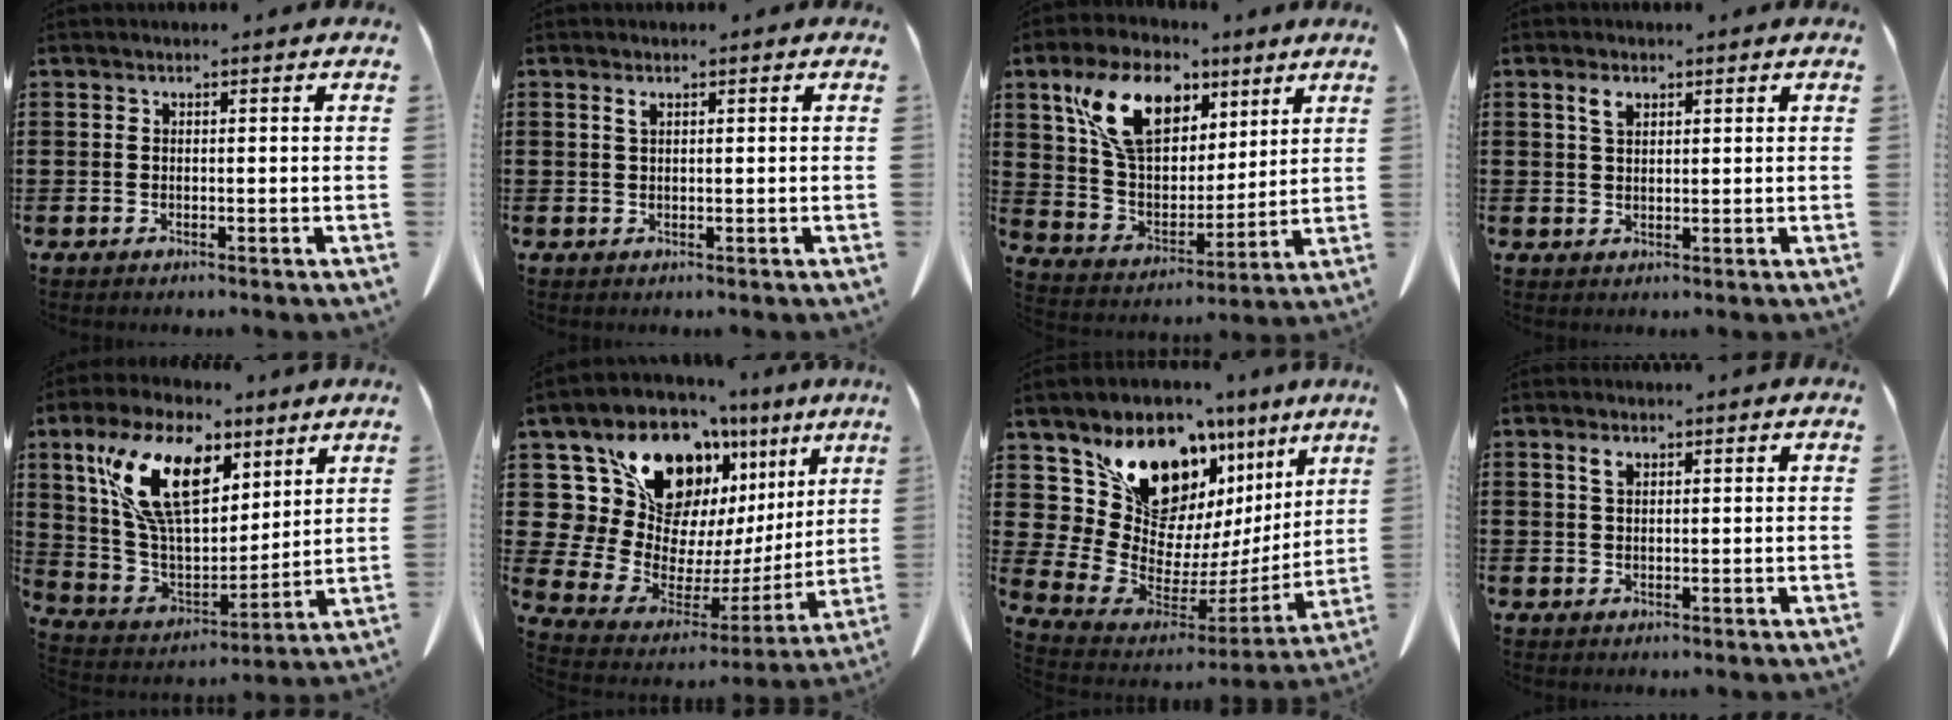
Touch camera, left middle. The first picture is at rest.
{"total": 1.0, "force": [0.6, 0.3, 0.7], "torque": [-0.017, 0.001, 0.011]}
{"total": 13.9, "force": [7.4, 8.2, 8.4], "torque": [-0.192, 0.016, 0.145]}
{"total": 2.3, "force": [1.4, 1.2, 1.5], "torque": [-0.026, -0.001, 0.024]}
{"total": 15.9, "force": [8.1, 8.1, 11.1], "torque": [-0.256, -0.001, 0.146]}
{"total": 13.9, "force": [8.1, 9.9, 5.4], "torque": [-0.124, -0.070, 0.151]}
{"total": 13.2, "force": [9.2, 7.9, 5.3], "torque": [-0.142, -0.077, 0.170]}
{"total": 1.7, "force": [1.0, 0.9, 1.1], "torque": [-0.026, 0.002, 0.019]}